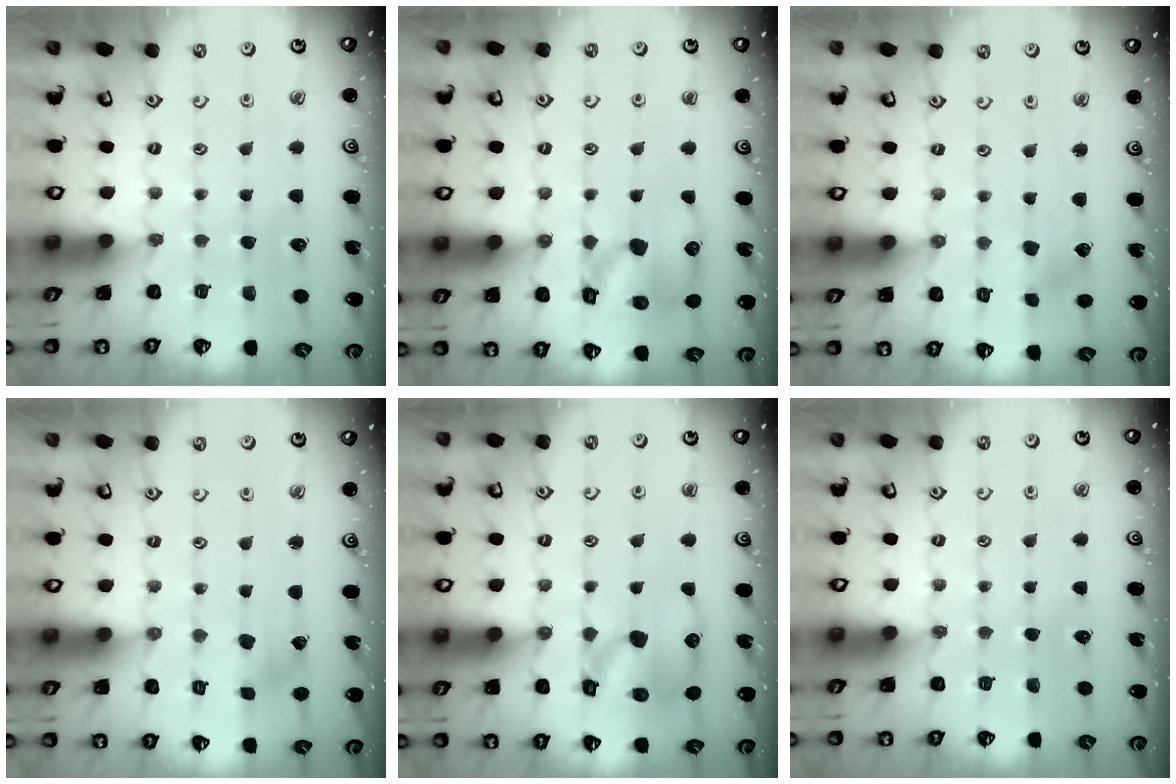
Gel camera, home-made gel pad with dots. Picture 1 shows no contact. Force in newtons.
{"total": 12.5, "press": 12.4, "slide": 1.6}
{"total": 2.4, "press": 2.4, "slide": 0.6}
{"total": 1.4, "press": 1.4, "slide": 0.3}
{"total": 12.5, "press": 12.4, "slide": 1.6}
{"total": 0.0}